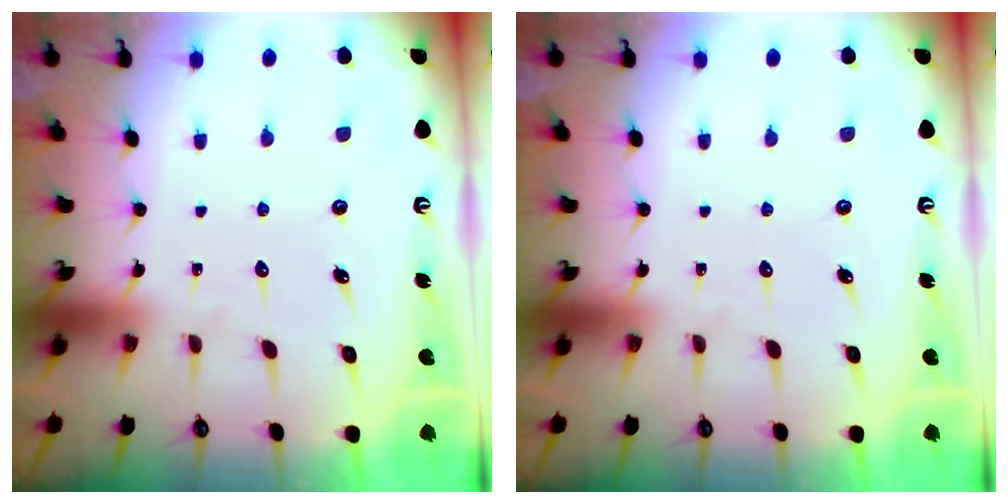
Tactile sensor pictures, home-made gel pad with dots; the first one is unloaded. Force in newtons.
{"total": 0.0}